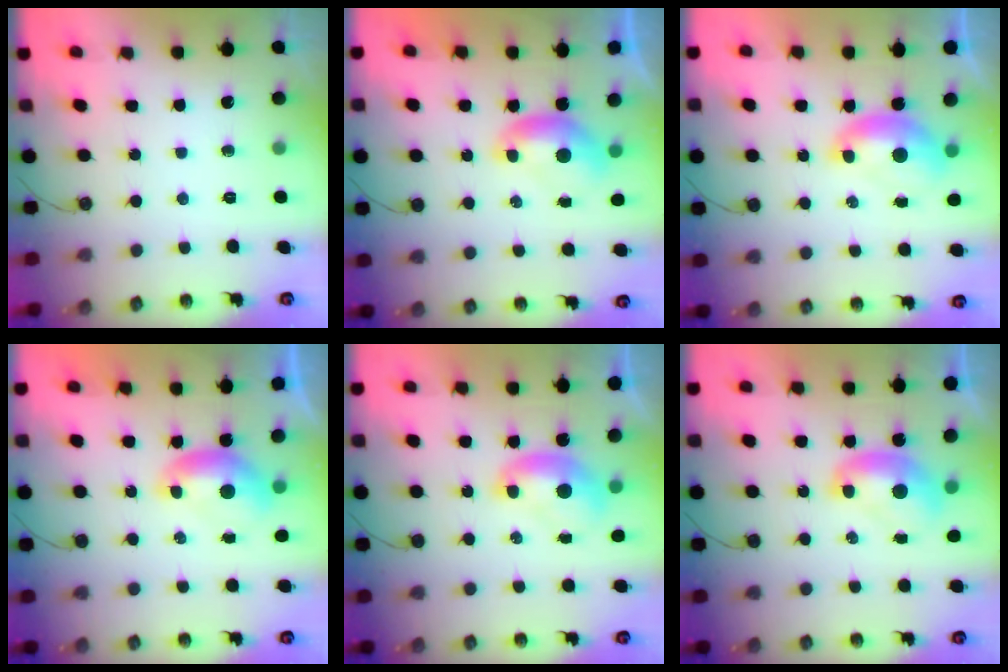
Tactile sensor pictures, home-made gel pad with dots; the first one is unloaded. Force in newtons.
{"total": 0.0}
{"total": 1.5, "press": 1.4, "slide": 0.6}
{"total": 0.0}
{"total": 1.4, "press": 1.4, "slide": 0.2}
{"total": 1.7, "press": 1.7, "slide": 0.2}